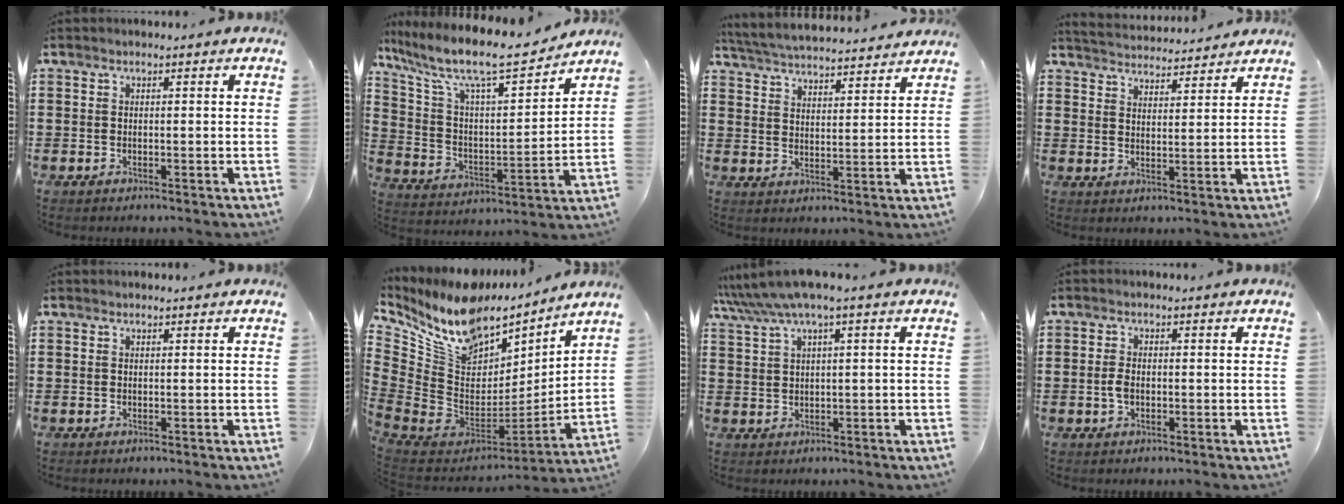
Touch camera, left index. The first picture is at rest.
{"total": 10.3, "force": [8.5, 1.8, 5.5], "torque": [-0.136, -0.056, 0.139]}
{"total": 4.5, "force": [4.5, -0.1, 0.5], "torque": [-0.031, -0.029, 0.075]}
{"total": 3.6, "force": [3.6, 0.0, -0.2], "torque": [-0.010, -0.019, 0.063]}
{"total": 0.0}
{"total": 11.5, "force": [8.3, 6.3, 4.8], "torque": [-0.144, -0.064, 0.150]}
{"total": 3.8, "force": [2.0, 0.1, 3.2], "torque": [-0.073, -0.008, 0.033]}
{"total": 2.3, "force": [-0.3, 1.2, 1.9], "torque": [-0.045, 0.000, -0.007]}